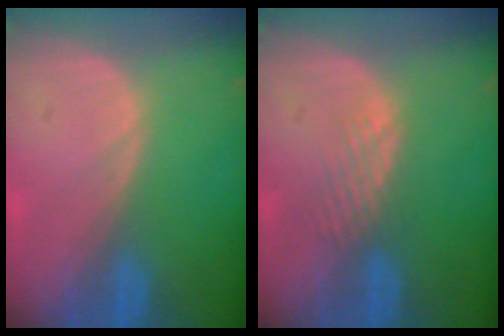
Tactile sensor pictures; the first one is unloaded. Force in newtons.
{"total": 2.2, "press": 2.2, "slide": 0.2}